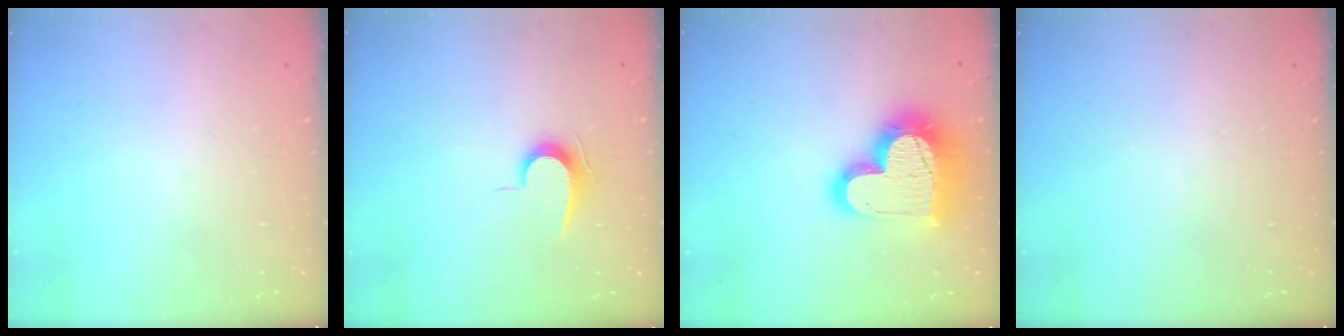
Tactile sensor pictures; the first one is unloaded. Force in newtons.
{"total": 7.2, "press": 7.2, "slide": 0.7}
{"total": 21.1, "press": 21.0, "slide": 1.7}
{"total": 0.0}